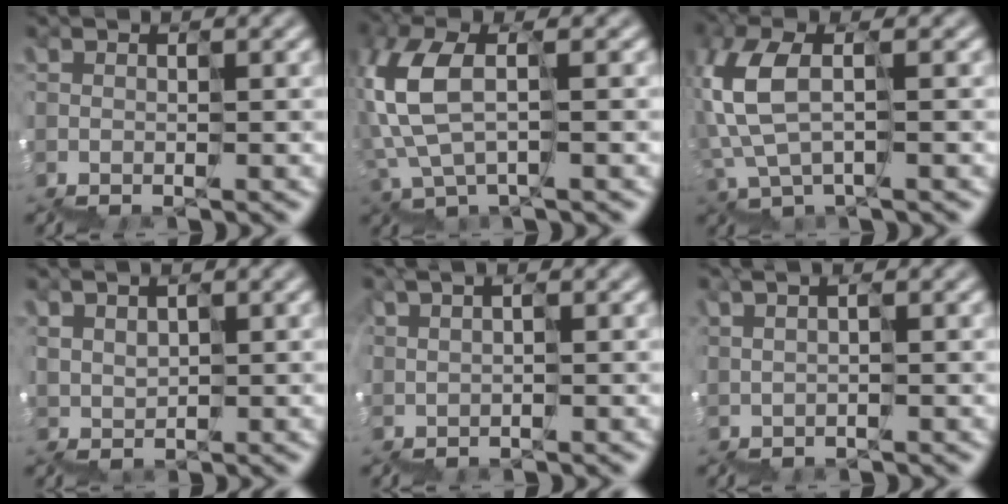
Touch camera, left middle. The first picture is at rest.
{"total": 4.1, "force": [1.3, 1.5, 3.6], "torque": [-0.112, 0.024, 0.023]}
{"total": 3.7, "force": [1.2, 1.3, 3.2], "torque": [-0.103, 0.023, 0.021]}
{"total": 2.0, "force": [1.3, 1.2, 0.9], "torque": [-0.019, 0.015, 0.036]}
{"total": 3.5, "force": [0.9, 1.7, 3.0], "torque": [-0.034, 0.017, 0.021]}
{"total": 1.6, "force": [0.7, 0.6, 1.4], "torque": [0.004, 0.010, 0.010]}